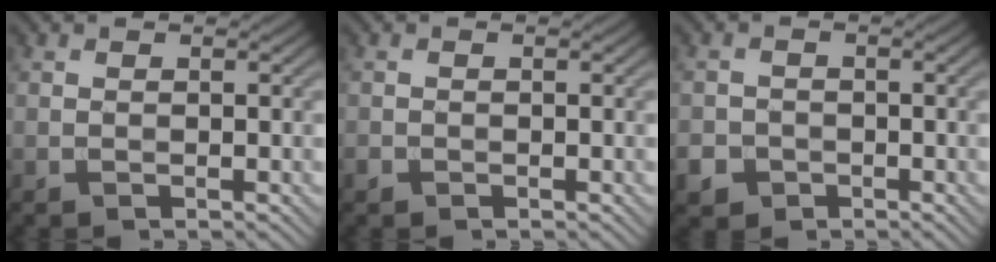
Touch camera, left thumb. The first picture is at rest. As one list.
[{"total": 0.7, "force": [-0.5, 0.5, 0.2], "torque": [-0.004, -0.003, -0.011]}, {"total": 3.2, "force": [-1.7, 2.6, 0.8], "torque": [-0.018, -0.005, -0.036]}]